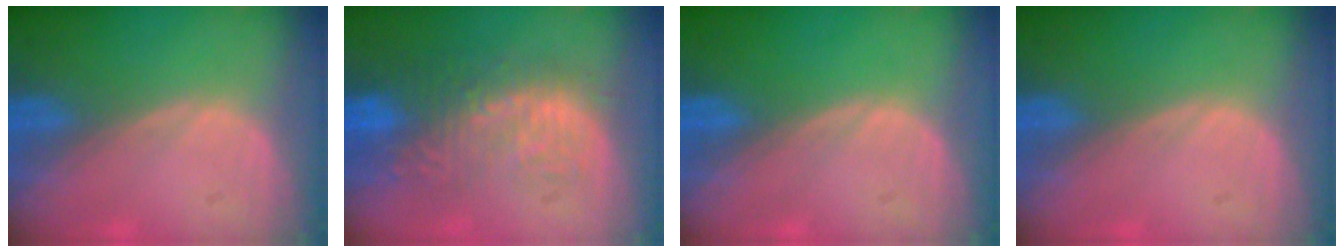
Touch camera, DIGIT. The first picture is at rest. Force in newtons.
{"total": 10.7, "press": 9.4, "slide": 5.3}
{"total": 0.0}
{"total": 0.0}